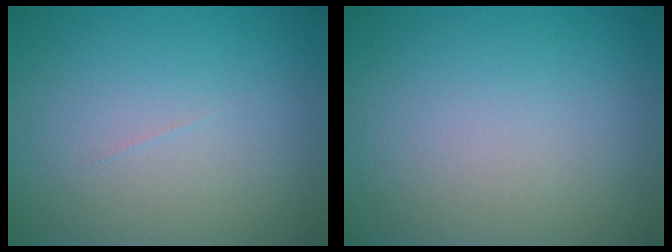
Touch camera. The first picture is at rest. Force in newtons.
{"total": 0.0}